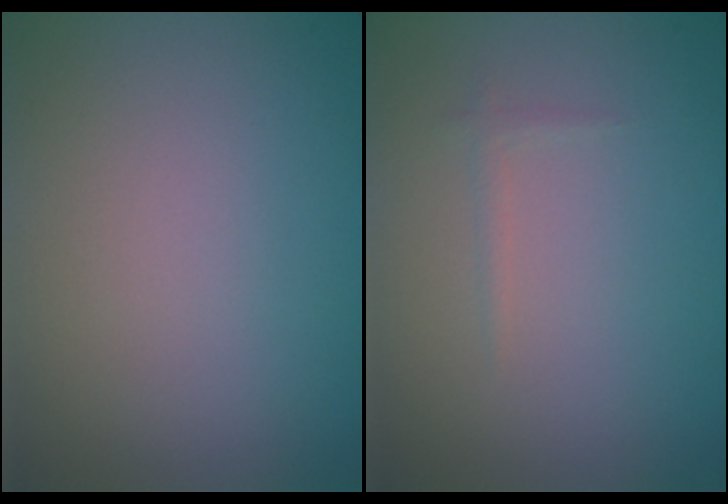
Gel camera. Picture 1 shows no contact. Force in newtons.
{"total": 0.5, "press": 0.5, "slide": 0.1}